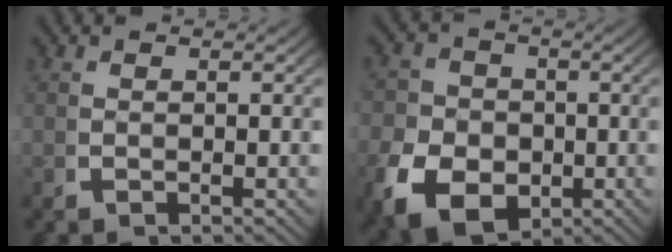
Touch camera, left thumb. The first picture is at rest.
{"total": 9.1, "force": [-2.6, 7.1, 5.0], "torque": [-0.094, -0.039, -0.030]}